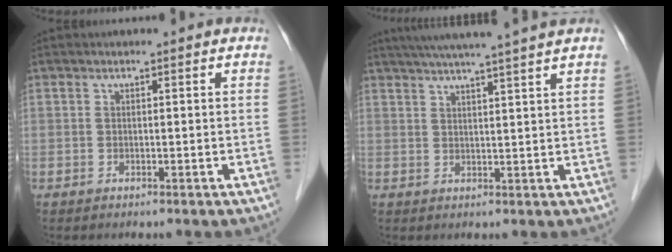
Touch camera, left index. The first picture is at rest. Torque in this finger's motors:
{"motor_torque": [0.03, -1.01, 0.45, 0.09]}